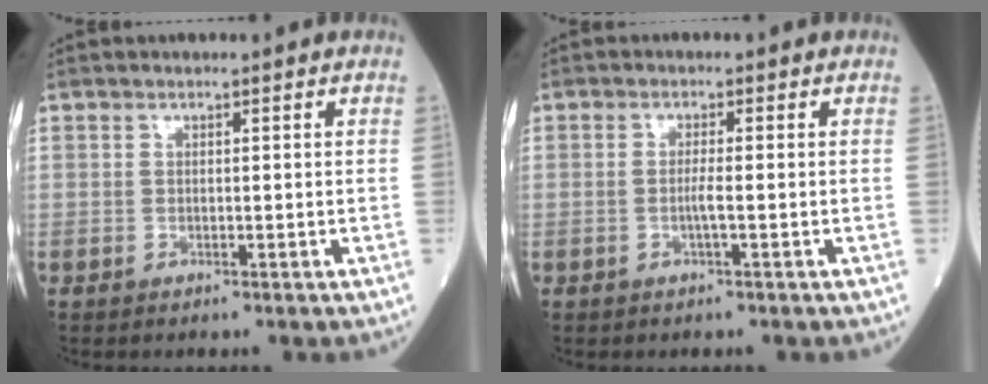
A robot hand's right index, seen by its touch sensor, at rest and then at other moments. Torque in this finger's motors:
{"motor_torque": [0.02, 0.03, -0.01, 0.00]}